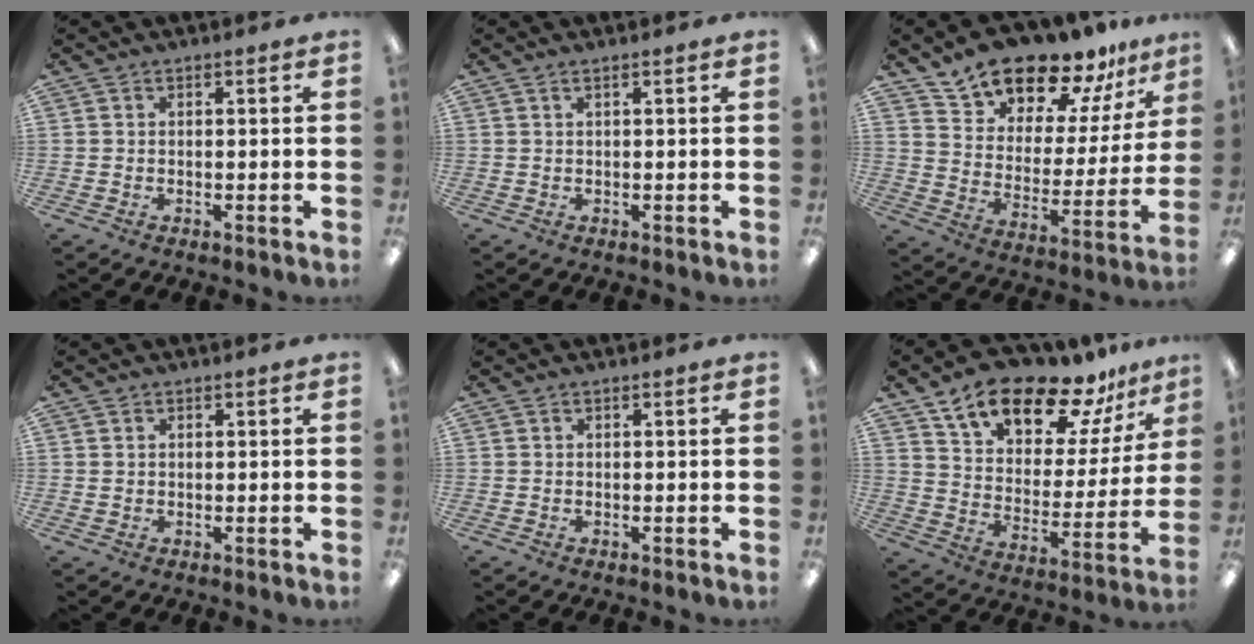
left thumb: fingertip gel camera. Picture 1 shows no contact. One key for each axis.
{"total": 0.8, "fx": 0.4, "fy": 0.0, "fz": 0.7, "tx": -0.013, "ty": 0.001, "tz": 0.006}
{"total": 17.0, "fx": 15.4, "fy": 5.9, "fz": 4.2, "tx": -0.092, "ty": -0.126, "tz": 0.279}
{"total": 0.7, "fx": 0.3, "fy": 0.6, "fz": 0.0, "tx": 0.000, "ty": 0.003, "tz": 0.006}
{"total": 0.0}
{"total": 19.1, "fx": 14.6, "fy": 8.5, "fz": 9.0, "tx": -0.160, "ty": -0.088, "tz": 0.253}